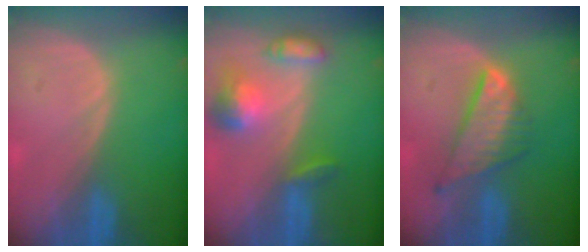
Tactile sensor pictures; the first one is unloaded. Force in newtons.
{"total": 7.1, "press": 6.6, "slide": 2.6}
{"total": 8.1, "press": 6.9, "slide": 4.2}